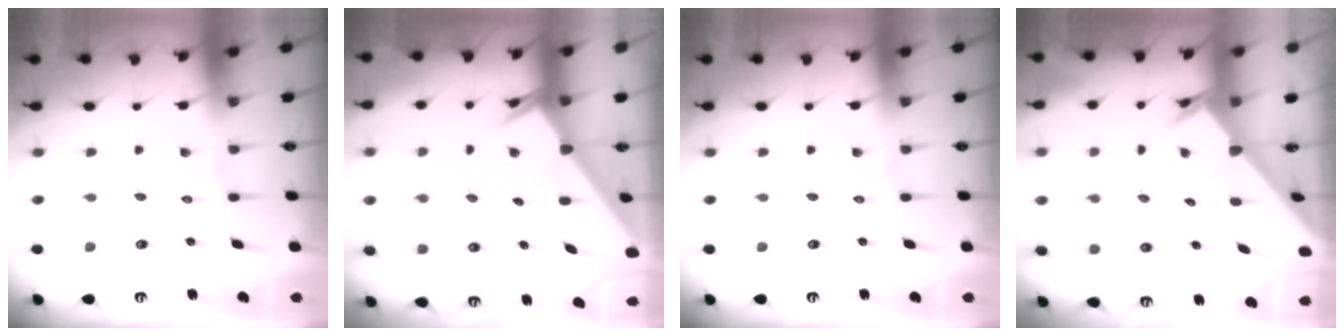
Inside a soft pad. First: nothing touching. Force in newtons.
{"total": 2.5, "press": 2.5, "slide": 0.1}
{"total": 0.0}
{"total": 2.5, "press": 2.5, "slide": 0.2}